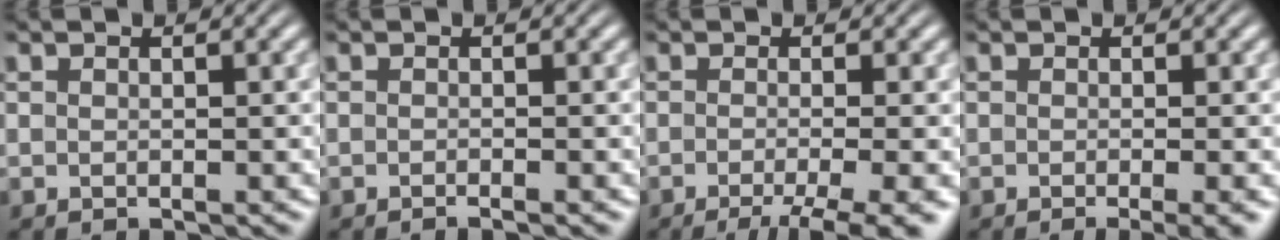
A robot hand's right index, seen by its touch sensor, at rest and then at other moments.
{"total": 1.0, "force": [-0.9, -0.2, 0.4], "torque": [-0.002, 0.002, -0.018]}
{"total": 6.7, "force": [-4.9, 1.5, 4.3], "torque": [-0.051, -0.018, -0.067]}
{"total": 2.7, "force": [-1.8, 0.4, 2.0], "torque": [-0.022, -0.003, -0.026]}